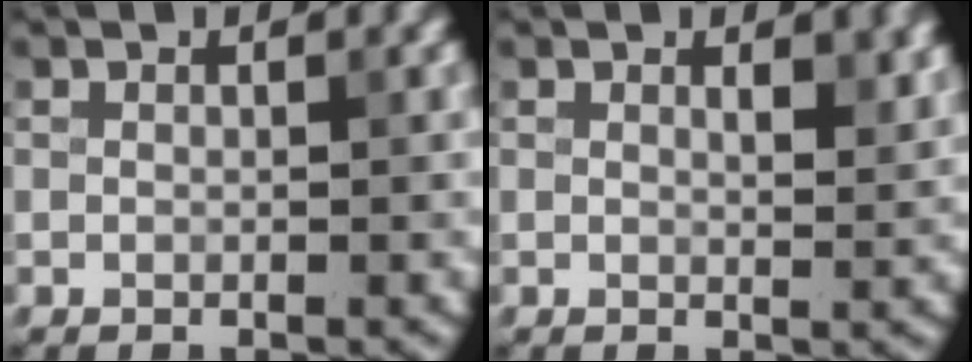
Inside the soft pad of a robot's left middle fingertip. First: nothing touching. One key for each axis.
{"total": 1.8, "fx": 1.1, "fy": 0.6, "fz": 1.4, "tx": -0.014, "ty": -0.004, "tz": 0.019}